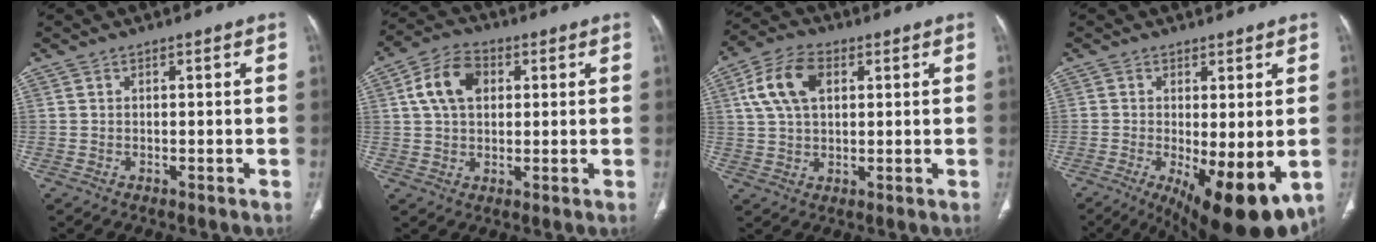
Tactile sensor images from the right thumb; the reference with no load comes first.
{"total": 9.2, "force": [2.4, 6.2, 6.4], "torque": [-0.112, 0.012, 0.039]}
{"total": 10.0, "force": [3.0, 6.0, 7.4], "torque": [-0.144, 0.012, 0.054]}
{"total": 14.8, "force": [-4.7, 5.1, 13.1], "torque": [-0.169, -0.025, -0.055]}